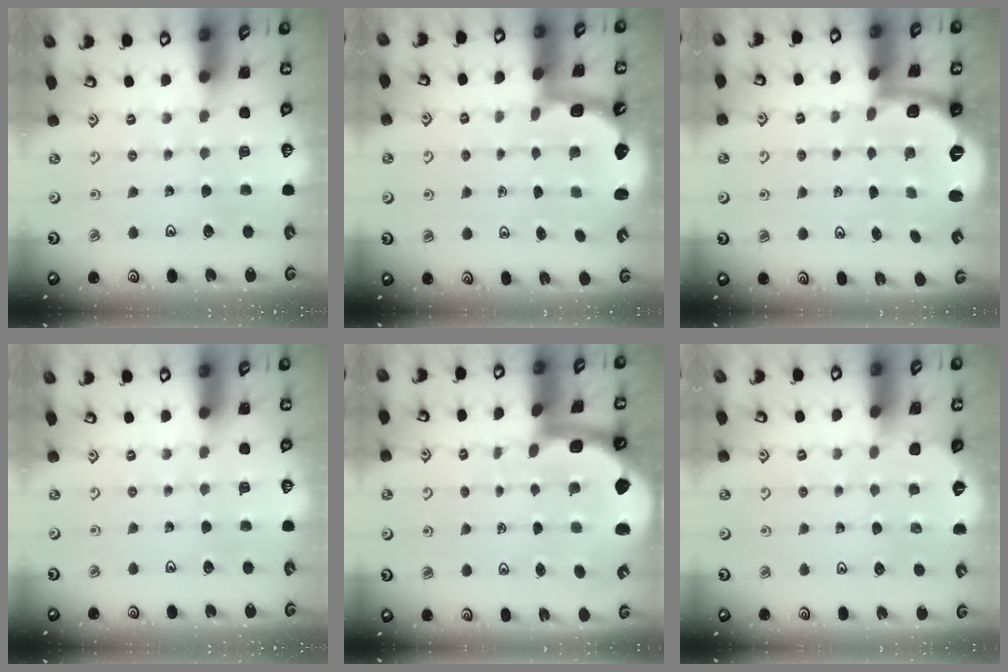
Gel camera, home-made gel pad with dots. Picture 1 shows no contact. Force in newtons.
{"total": 2.6, "press": 2.2, "slide": 1.4}
{"total": 2.5, "press": 1.9, "slide": 1.6}
{"total": 0.0}
{"total": 4.6, "press": 4.3, "slide": 1.8}
{"total": 2.3, "press": 2.3, "slide": 0.1}